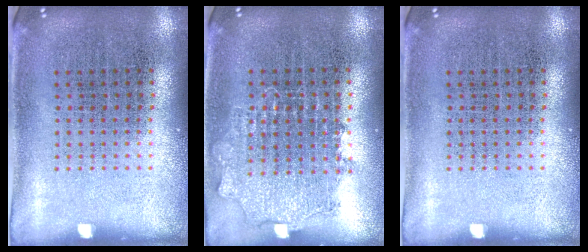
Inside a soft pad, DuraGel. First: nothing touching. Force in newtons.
{"total": 0.9, "press": 0.8, "slide": 0.2}
{"total": 0.0}